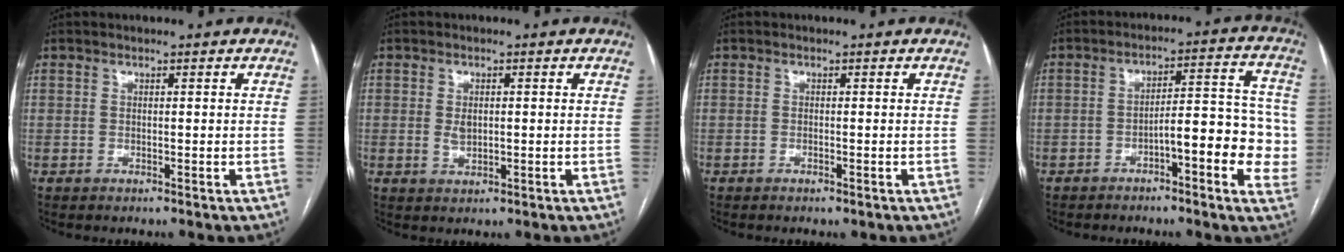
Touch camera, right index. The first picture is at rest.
{"total": 2.4, "force": [0.1, 1.4, 1.9], "torque": [-0.037, -0.002, 0.005]}
{"total": 0.7, "force": [-0.5, 0.2, 0.4], "torque": [-0.008, 0.000, -0.006]}
{"total": 11.1, "force": [-2.9, 2.9, 10.3], "torque": [-0.120, 0.032, -0.039]}